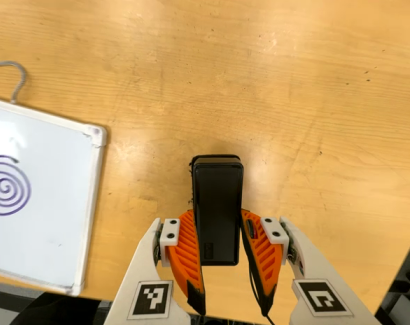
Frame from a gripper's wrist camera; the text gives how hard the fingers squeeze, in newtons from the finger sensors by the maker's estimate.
{"total": 5.3, "left": 3.7, "right": 6.9}